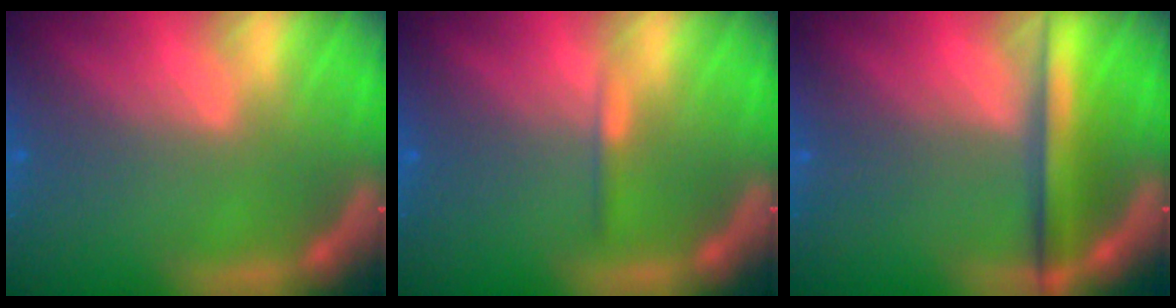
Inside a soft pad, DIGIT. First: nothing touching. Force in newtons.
{"total": 0.9}
{"total": 4.4}